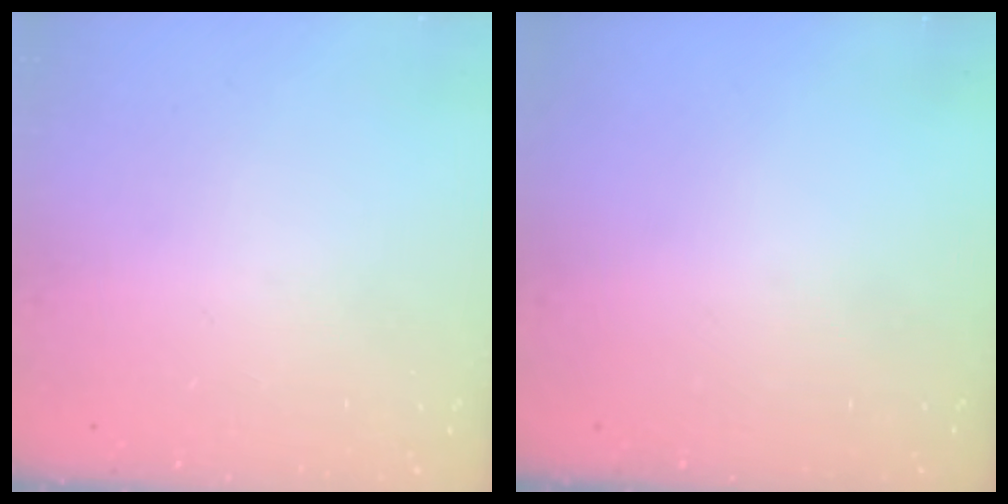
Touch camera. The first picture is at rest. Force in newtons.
{"total": 0.0}